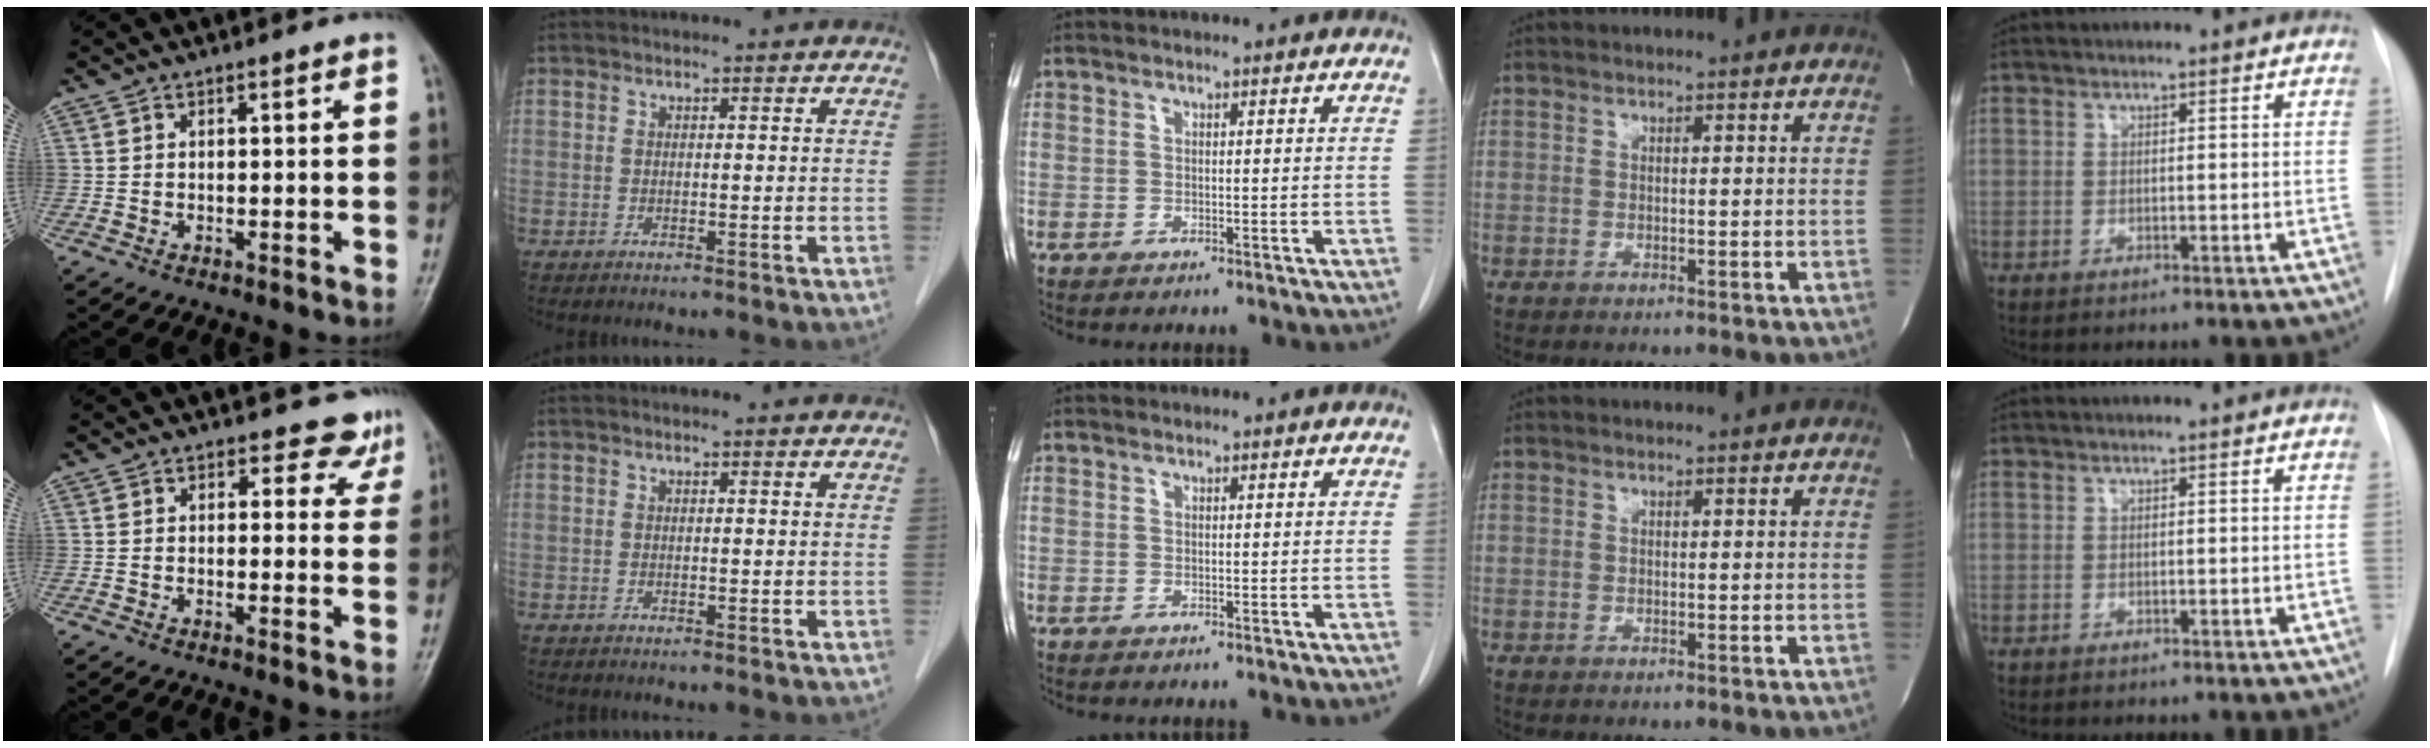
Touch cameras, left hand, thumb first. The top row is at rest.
{"thumb": {"total": 4.8, "force": [4.0, 2.7, 0.3], "torque": [0.030, -0.024, 0.027]}, "index": {"total": 0.7, "force": [0.7, 0.0, 0.2], "torque": [-0.010, 0.001, 0.004]}}